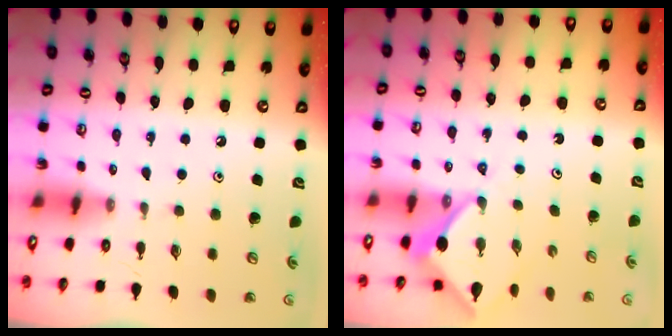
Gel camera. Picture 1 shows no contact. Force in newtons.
{"total": 6.1, "press": 6.1, "slide": 0.5}